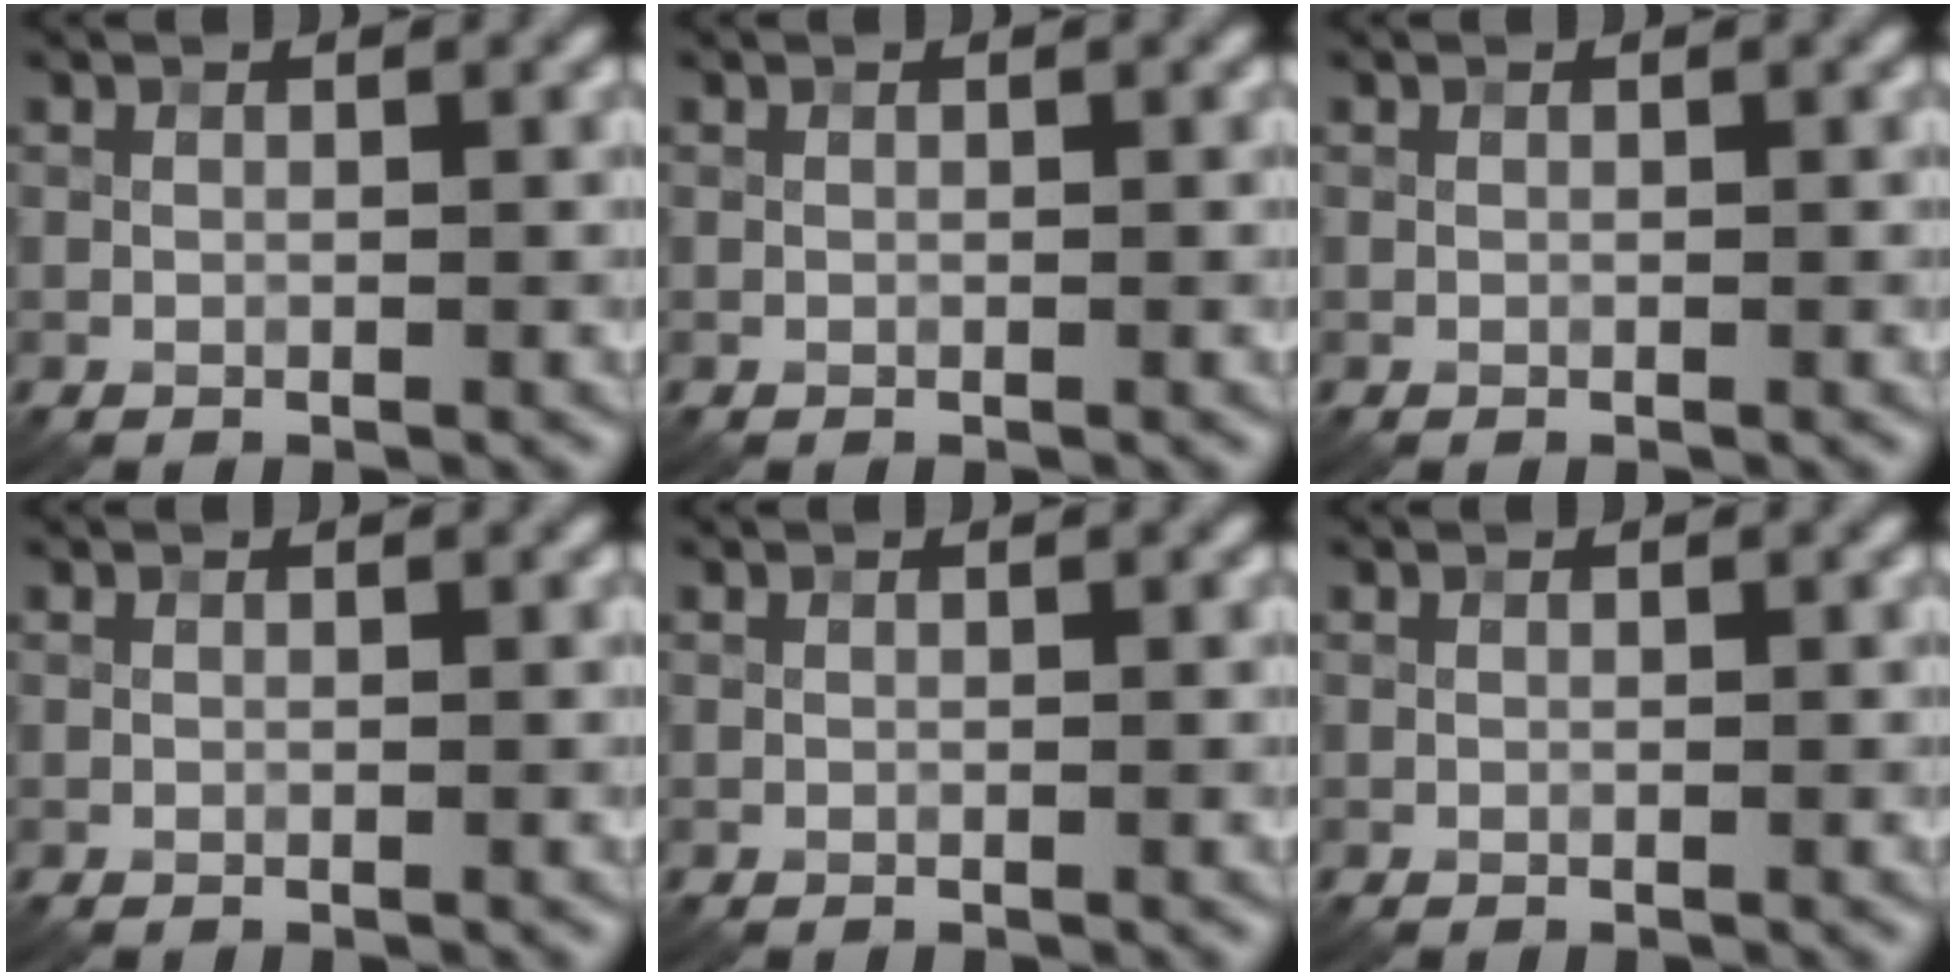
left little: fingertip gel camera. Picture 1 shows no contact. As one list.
[{"total": 0.0}, {"total": 0.0}, {"total": 0.0}, {"total": 0.0}, {"total": 0.0}]